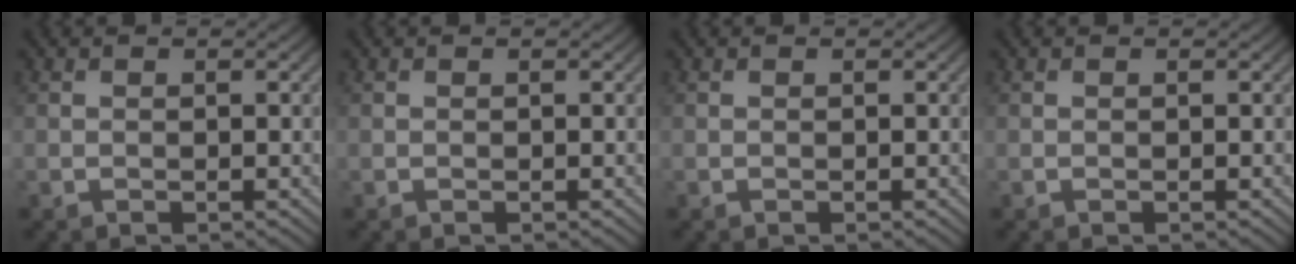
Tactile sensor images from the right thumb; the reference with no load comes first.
{"total": 0.0}
{"total": 0.0}
{"total": 0.0}